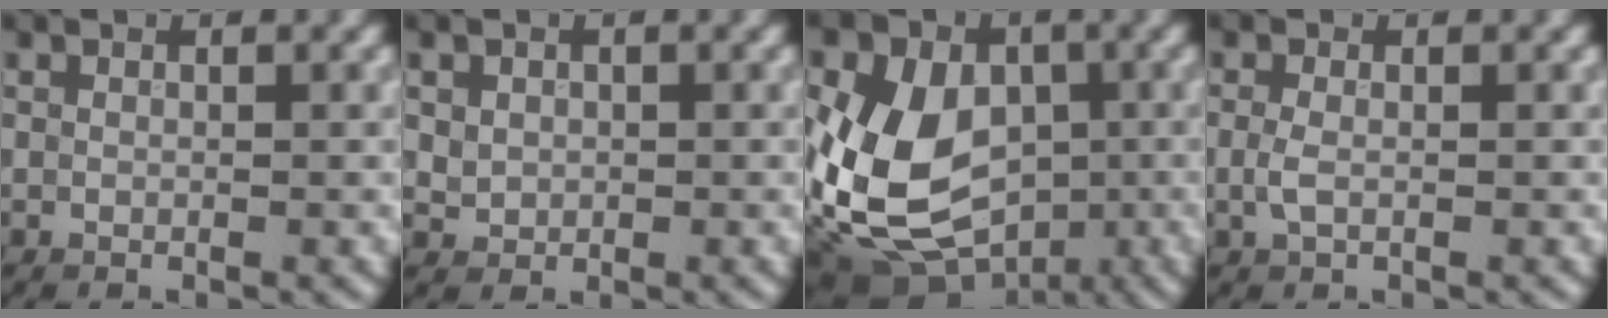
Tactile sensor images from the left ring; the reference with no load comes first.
{"total": 1.4, "force": [0.2, 1.3, 0.5], "torque": [-0.004, -0.005, 0.008]}
{"total": 14.6, "force": [-2.1, 11.1, 9.3], "torque": [-0.167, 0.003, -0.052]}
{"total": 1.3, "force": [-0.1, 0.6, 1.1], "torque": [-0.029, -0.002, -0.005]}